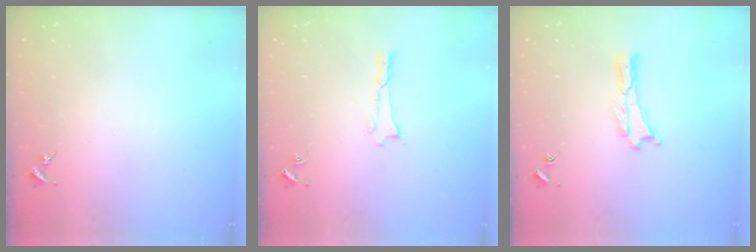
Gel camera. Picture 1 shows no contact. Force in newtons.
{"total": 0.0}
{"total": 0.0}